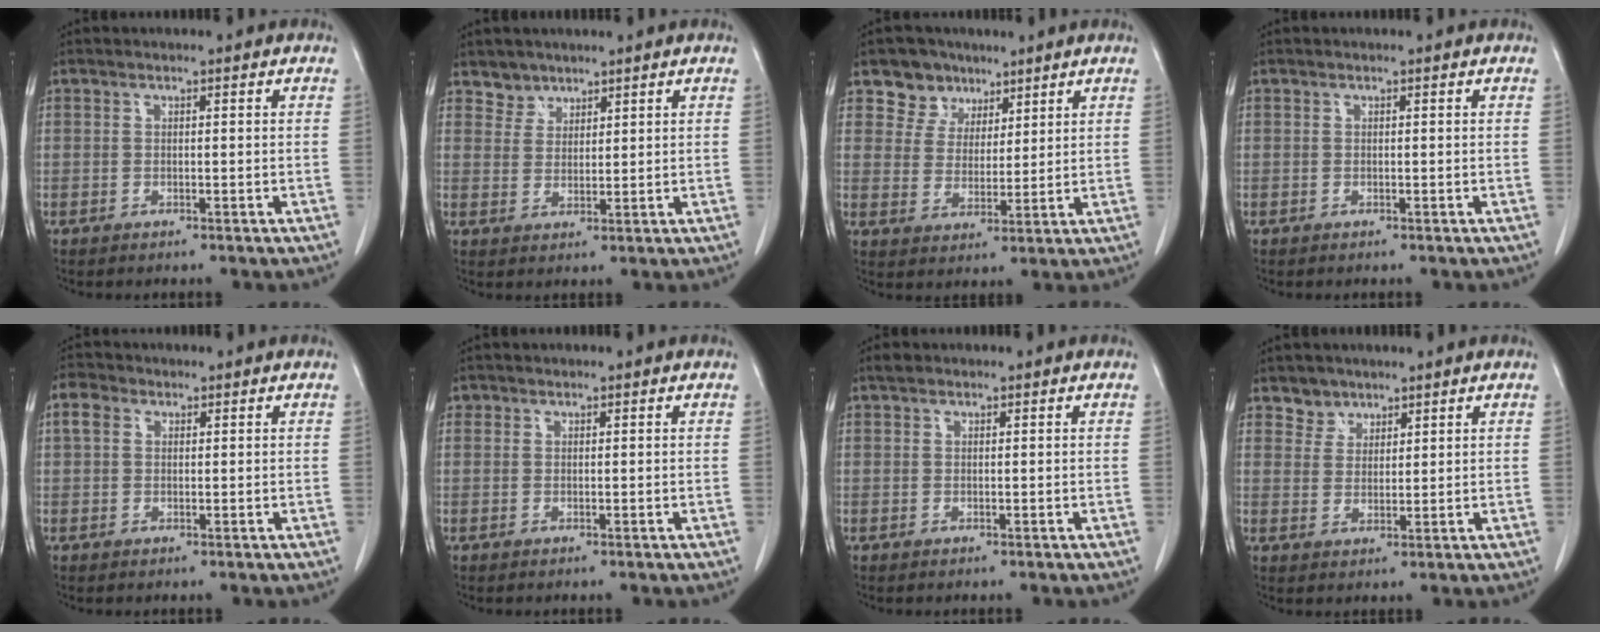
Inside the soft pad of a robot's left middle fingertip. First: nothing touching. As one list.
[{"total": 2.9, "force": [2.4, 1.6, -0.4], "torque": [0.014, 0.001, 0.039]}, {"total": 6.5, "force": [4.4, 4.8, 0.5], "torque": [-0.015, 0.012, 0.081]}, {"total": 0.0}, {"total": 2.8, "force": [1.1, 2.2, 1.4], "torque": [-0.034, 0.017, 0.021]}, {"total": 0.6, "force": [0.4, 0.5, 0.0], "torque": [0.004, 0.003, 0.006]}, {"total": 0.9, "force": [0.7, 0.6, 0.2], "torque": [-0.005, 0.008, 0.009]}, {"total": 3.1, "force": [2.5, 1.9, -0.3], "torque": [0.013, 0.000, 0.040]}]